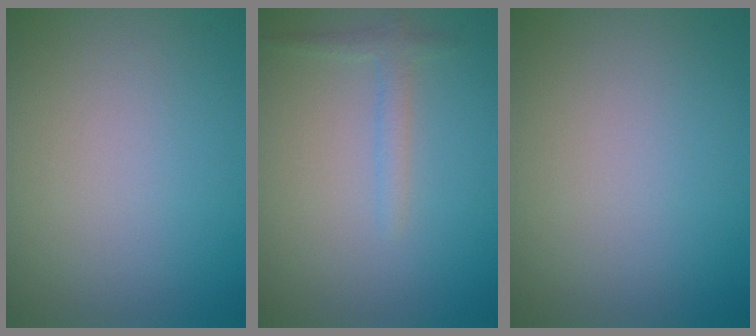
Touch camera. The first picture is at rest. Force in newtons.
{"total": 1.5, "press": 1.5, "slide": 0.2}
{"total": 0.0}